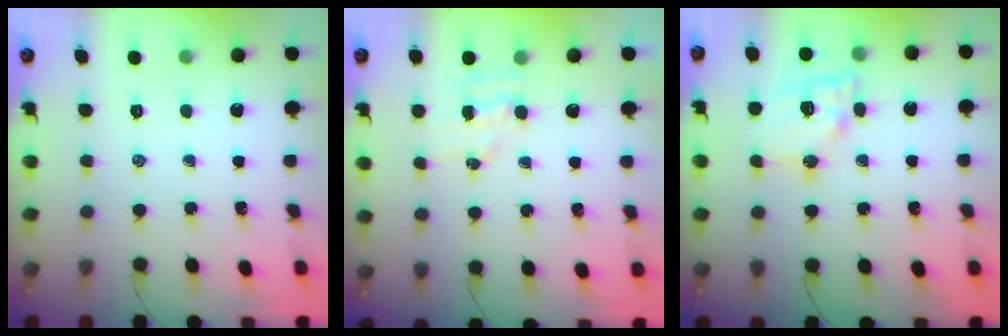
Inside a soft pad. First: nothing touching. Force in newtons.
{"total": 4.5, "press": 4.4, "slide": 0.8}
{"total": 14.4, "press": 14.1, "slide": 2.8}